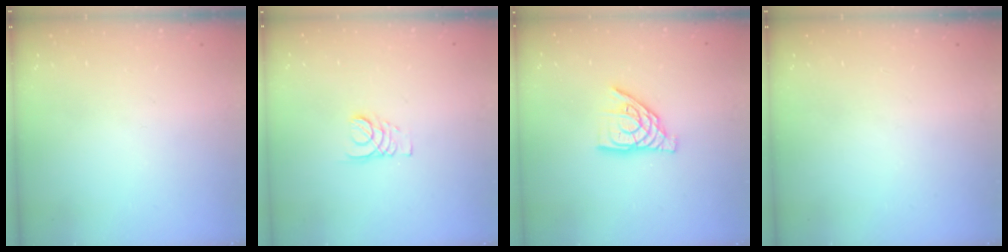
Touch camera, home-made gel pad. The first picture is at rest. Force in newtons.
{"total": 3.4, "press": 3.4, "slide": 0.5}
{"total": 10.8, "press": 10.8, "slide": 0.8}
{"total": 0.0}